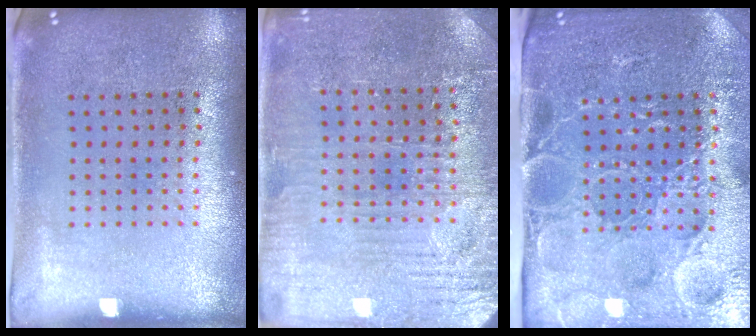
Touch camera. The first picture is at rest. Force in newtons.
{"total": 3.4, "press": 3.4, "slide": 0.5}
{"total": 4.8, "press": 4.1, "slide": 2.4}